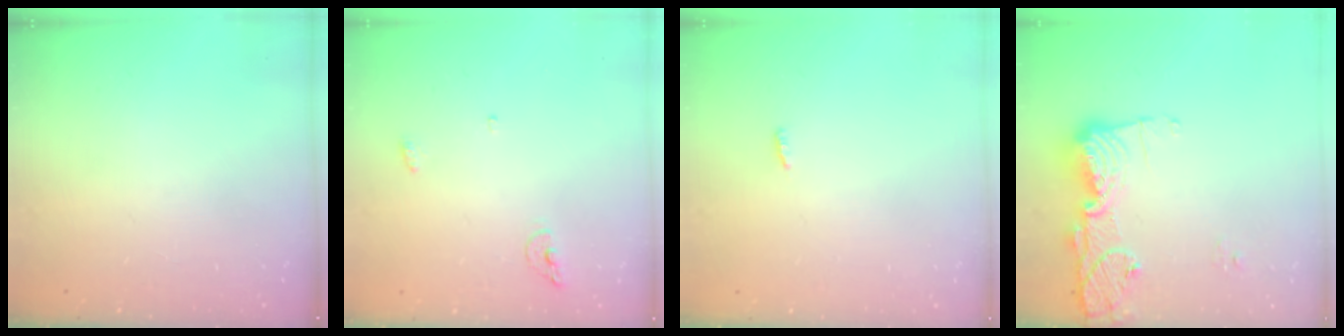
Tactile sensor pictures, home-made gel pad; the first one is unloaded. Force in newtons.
{"total": 5.6, "press": 5.5, "slide": 1.0}
{"total": 2.8, "press": 2.7, "slide": 0.8}
{"total": 14.2, "press": 14.2, "slide": 1.5}